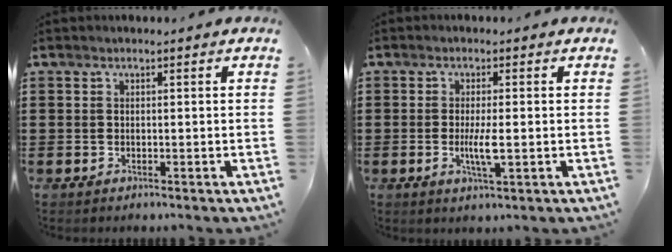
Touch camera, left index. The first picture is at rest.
{"total": 4.1, "force": [-0.4, 0.5, 4.0], "torque": [-0.076, -0.005, -0.011]}